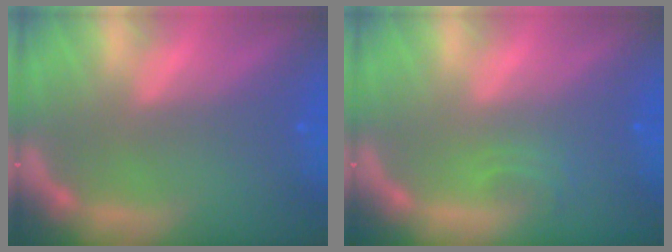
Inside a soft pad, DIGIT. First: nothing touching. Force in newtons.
{"total": 1.4}